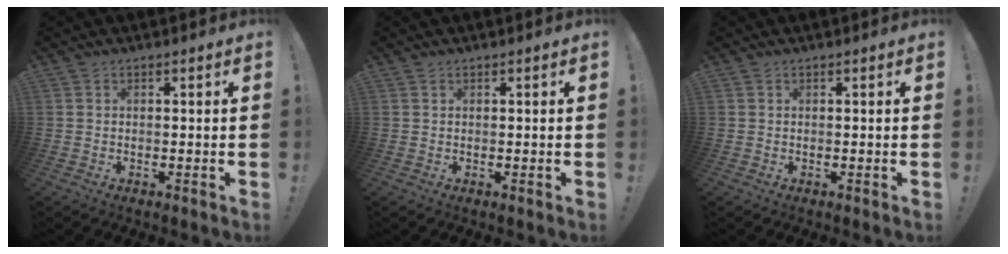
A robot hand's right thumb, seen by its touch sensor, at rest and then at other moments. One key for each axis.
{"total": 0.0}
{"total": 0.0}